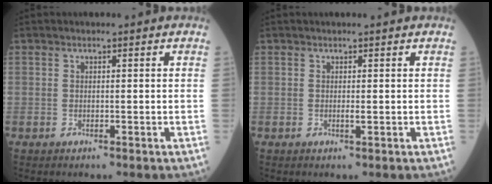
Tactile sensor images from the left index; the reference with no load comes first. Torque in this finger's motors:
{"motor_torque": [0.27, 0.08, -0.01, 0.01]}